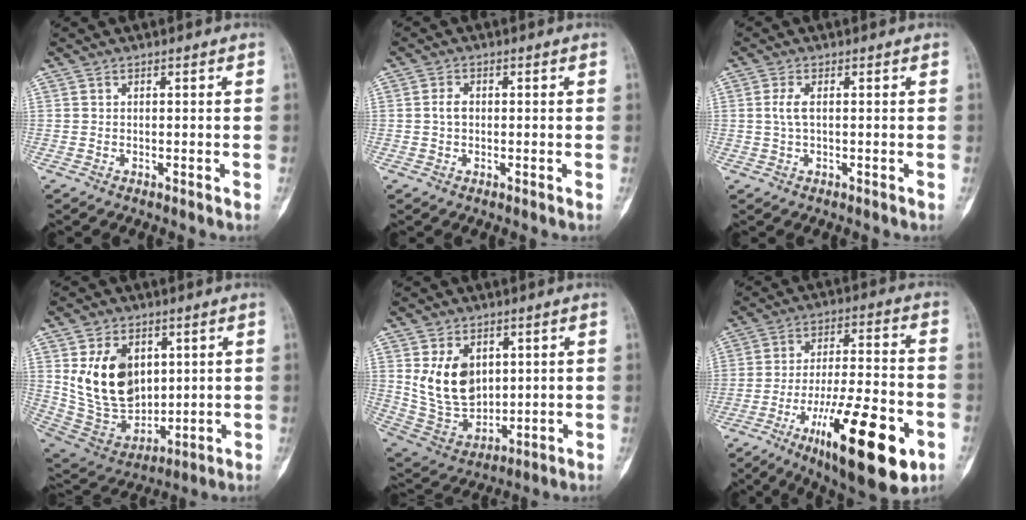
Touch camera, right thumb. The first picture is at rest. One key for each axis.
{"total": 2.3, "fx": 0.1, "fy": 1.7, "fz": 1.6, "tx": -0.023, "ty": 0.005, "tz": -0.003}
{"total": 2.7, "fx": 0.3, "fy": 1.2, "fz": 2.4, "tx": -0.054, "ty": 0.001, "tz": 0.002}
{"total": 17.1, "fx": 4.3, "fy": 12.1, "fz": 11.4, "tx": -0.160, "ty": -0.025, "tz": 0.104}
{"total": 13.1, "fx": 3.4, "fy": 9.4, "fz": 8.6, "tx": -0.116, "ty": -0.021, "tz": 0.086}
{"total": 22.9, "fx": -9.7, "fy": 7.2, "fz": 19.5, "tx": -0.282, "ty": 0.037, "tz": -0.146}